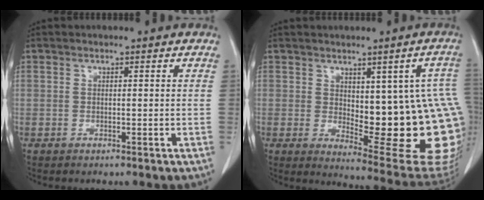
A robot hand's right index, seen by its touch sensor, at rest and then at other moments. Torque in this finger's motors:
{"motor_torque": [2.14, 0.00, 0.44, 0.08]}